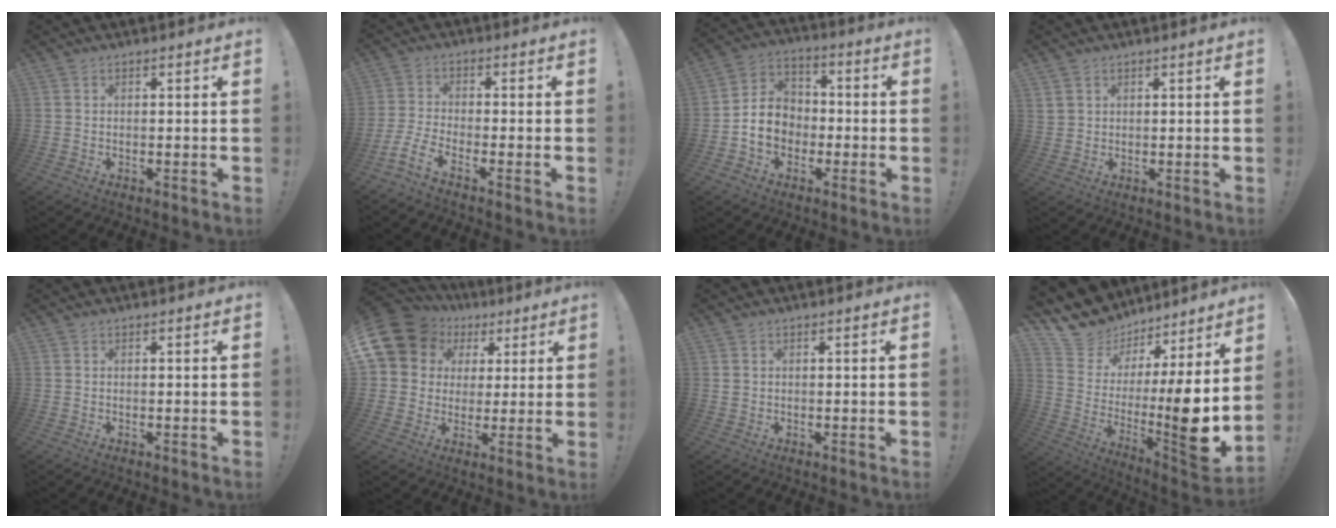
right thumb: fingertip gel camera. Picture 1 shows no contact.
{"total": 5.4, "force": [-3.7, 1.5, 3.6], "torque": [-0.089, -0.009, -0.072]}
{"total": 10.8, "force": [-3.4, 9.1, 4.8], "torque": [-0.070, 0.029, -0.054]}
{"total": 2.3, "force": [1.6, 1.5, 0.7], "torque": [-0.014, -0.008, 0.032]}
{"total": 0.0}
{"total": 13.2, "force": [5.7, 10.8, 5.1], "torque": [-0.082, -0.030, 0.121]}
{"total": 0.8, "force": [0.1, 0.8, 0.2], "torque": [-0.009, 0.005, 0.003]}
{"total": 10.8, "force": [2.0, 4.9, 9.4], "torque": [-0.133, -0.070, 0.040]}